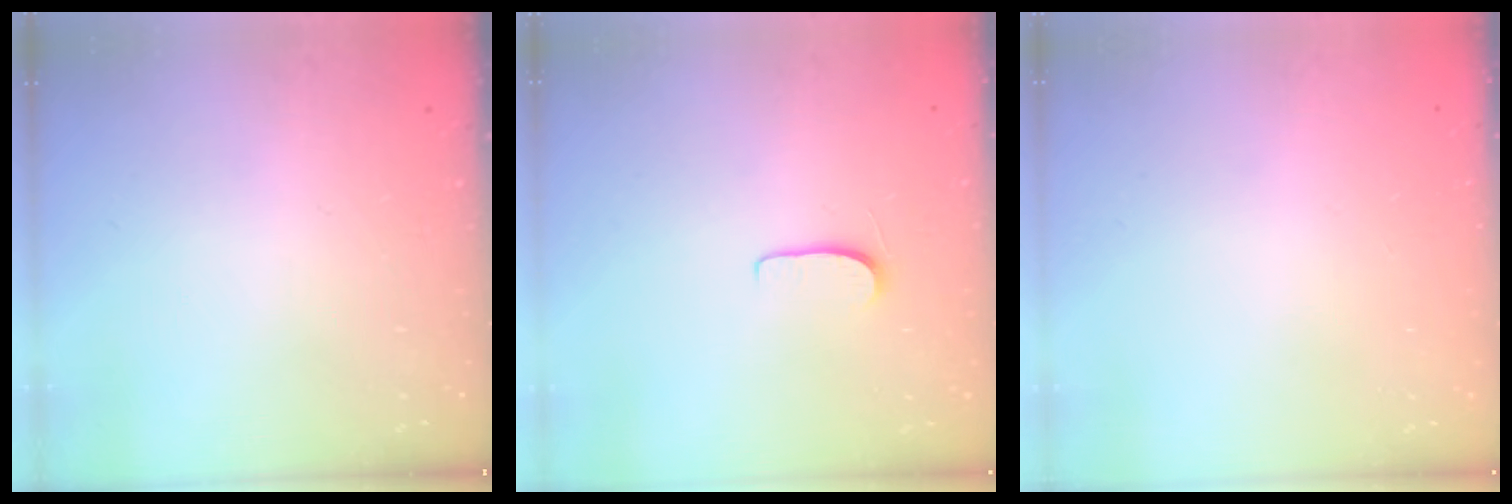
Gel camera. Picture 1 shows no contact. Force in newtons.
{"total": 5.0, "press": 5.0, "slide": 0.5}
{"total": 0.0}